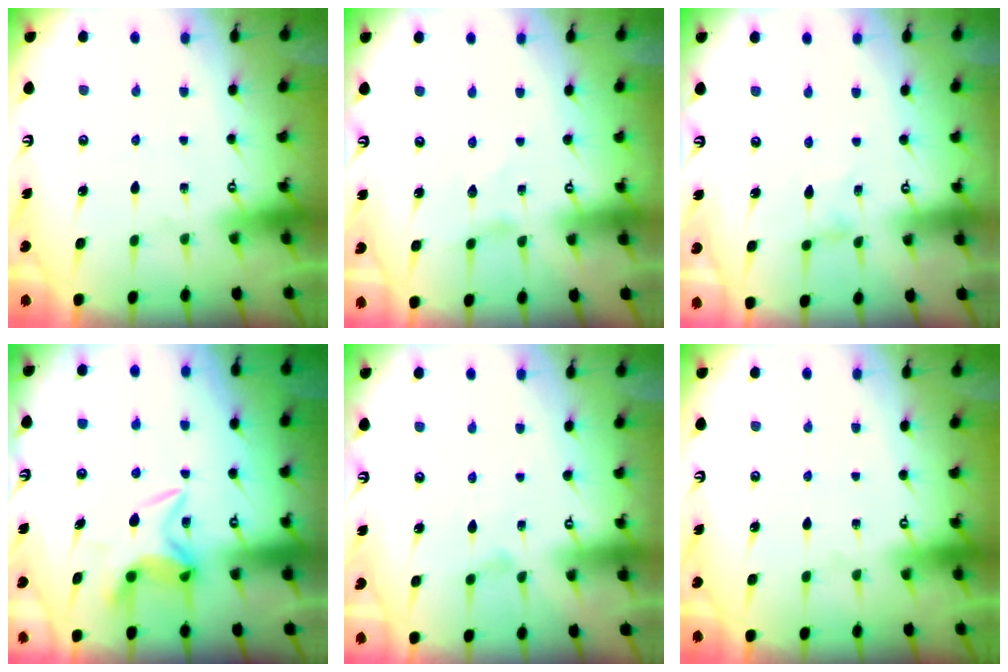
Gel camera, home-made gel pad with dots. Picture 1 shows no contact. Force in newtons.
{"total": 0.0}
{"total": 0.0}
{"total": 6.2, "press": 6.2, "slide": 0.3}
{"total": 1.0, "press": 1.0, "slide": 0.3}
{"total": 0.0}